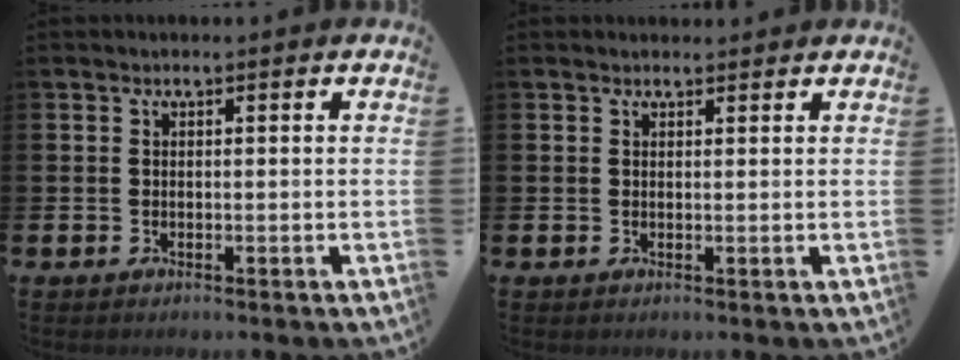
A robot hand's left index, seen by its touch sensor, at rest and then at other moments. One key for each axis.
{"total": 0.9, "fx": 0.9, "fy": 0.2, "fz": 0.2, "tx": 0.007, "ty": -0.002, "tz": 0.013}